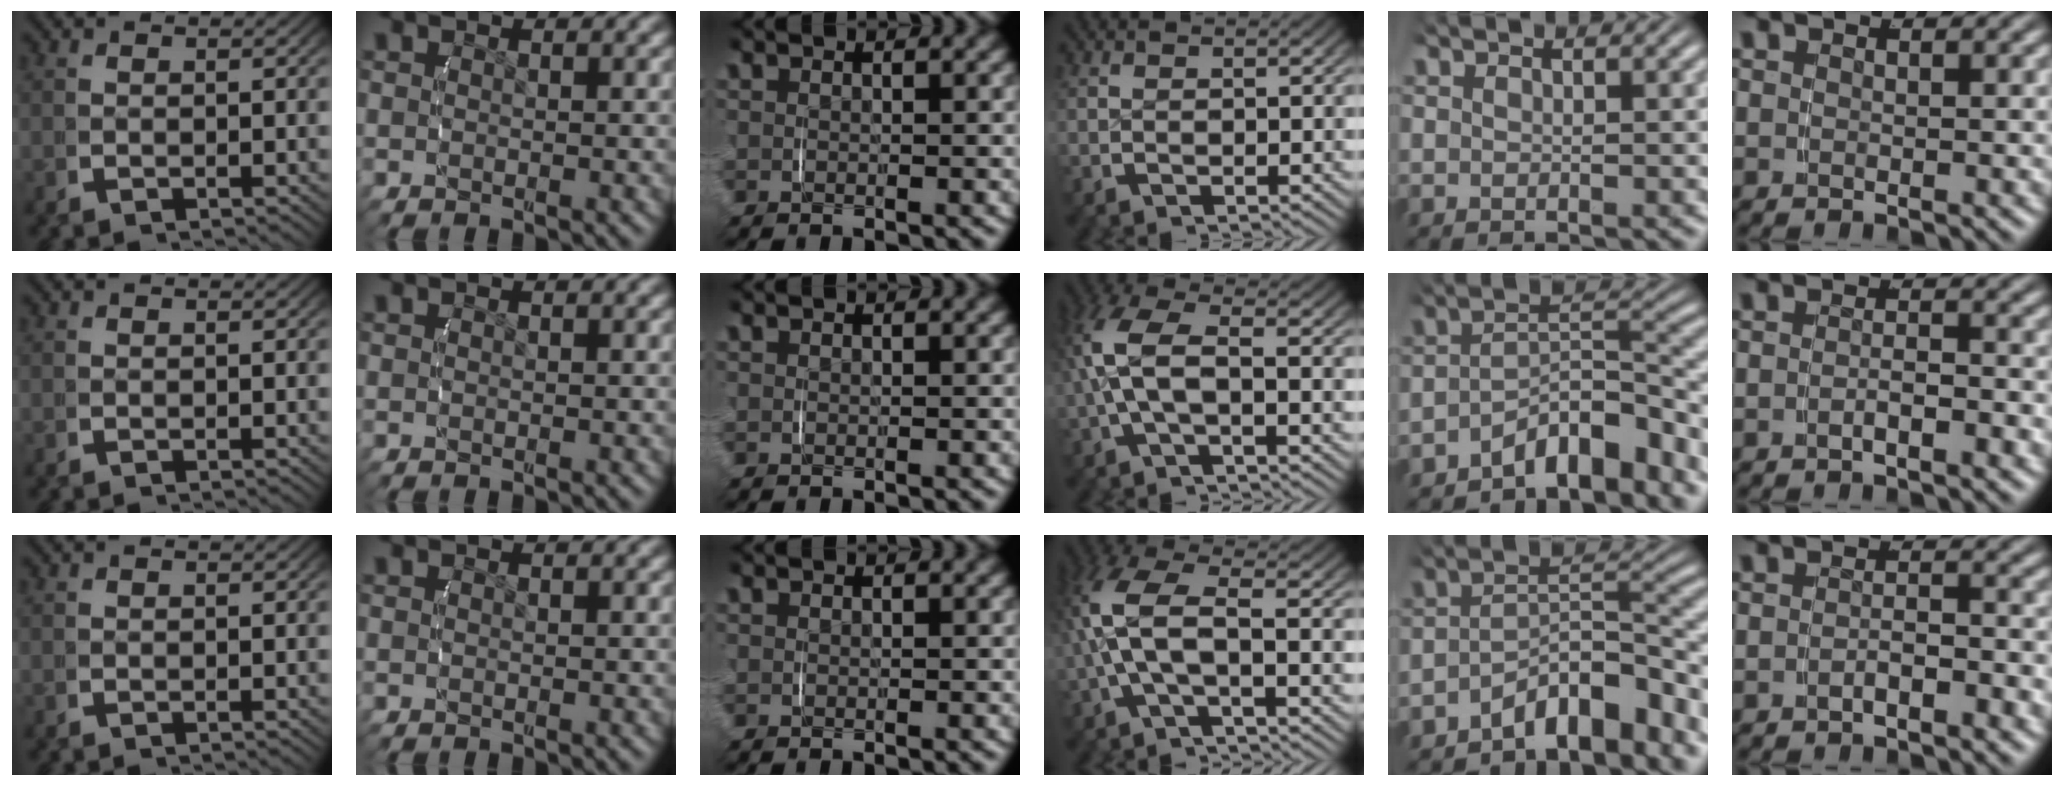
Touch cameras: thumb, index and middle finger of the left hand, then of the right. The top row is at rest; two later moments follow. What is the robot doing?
{"motion": "lift_and_place", "object": "toothpaste"}